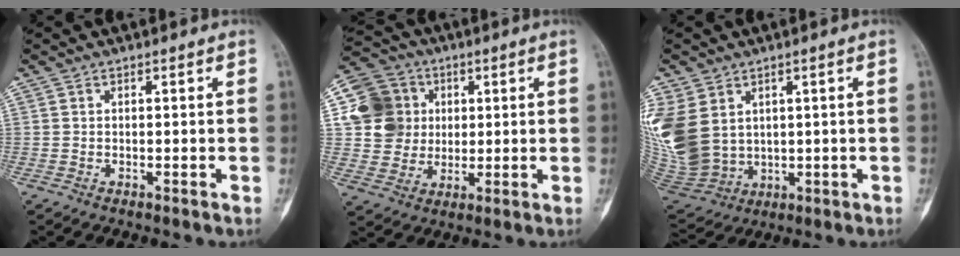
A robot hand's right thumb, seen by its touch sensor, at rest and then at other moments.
{"total": 14.3, "force": [3.1, 13.1, 4.9], "torque": [-0.065, 0.011, 0.056]}
{"total": 15.0, "force": [3.7, 11.7, 8.6], "torque": [-0.198, -0.010, 0.105]}